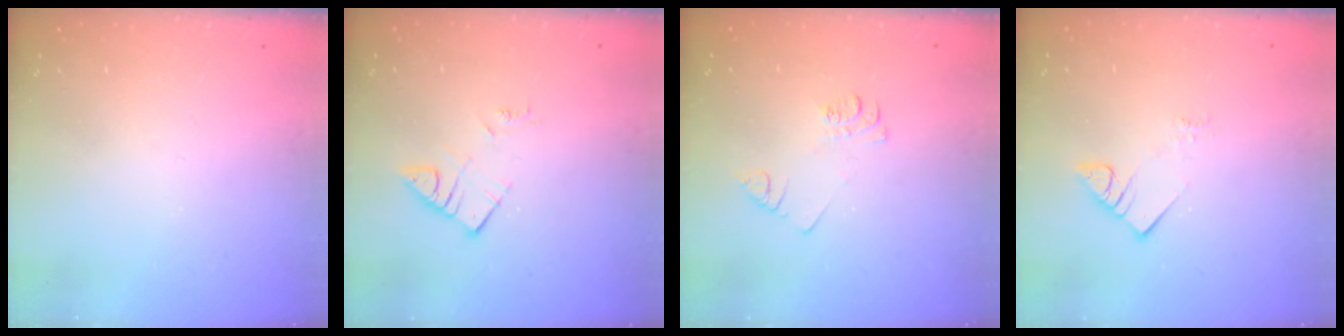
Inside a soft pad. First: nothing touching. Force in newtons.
{"total": 4.4, "press": 4.4, "slide": 0.2}
{"total": 5.5, "press": 5.5, "slide": 0.5}
{"total": 4.7, "press": 4.7, "slide": 0.4}